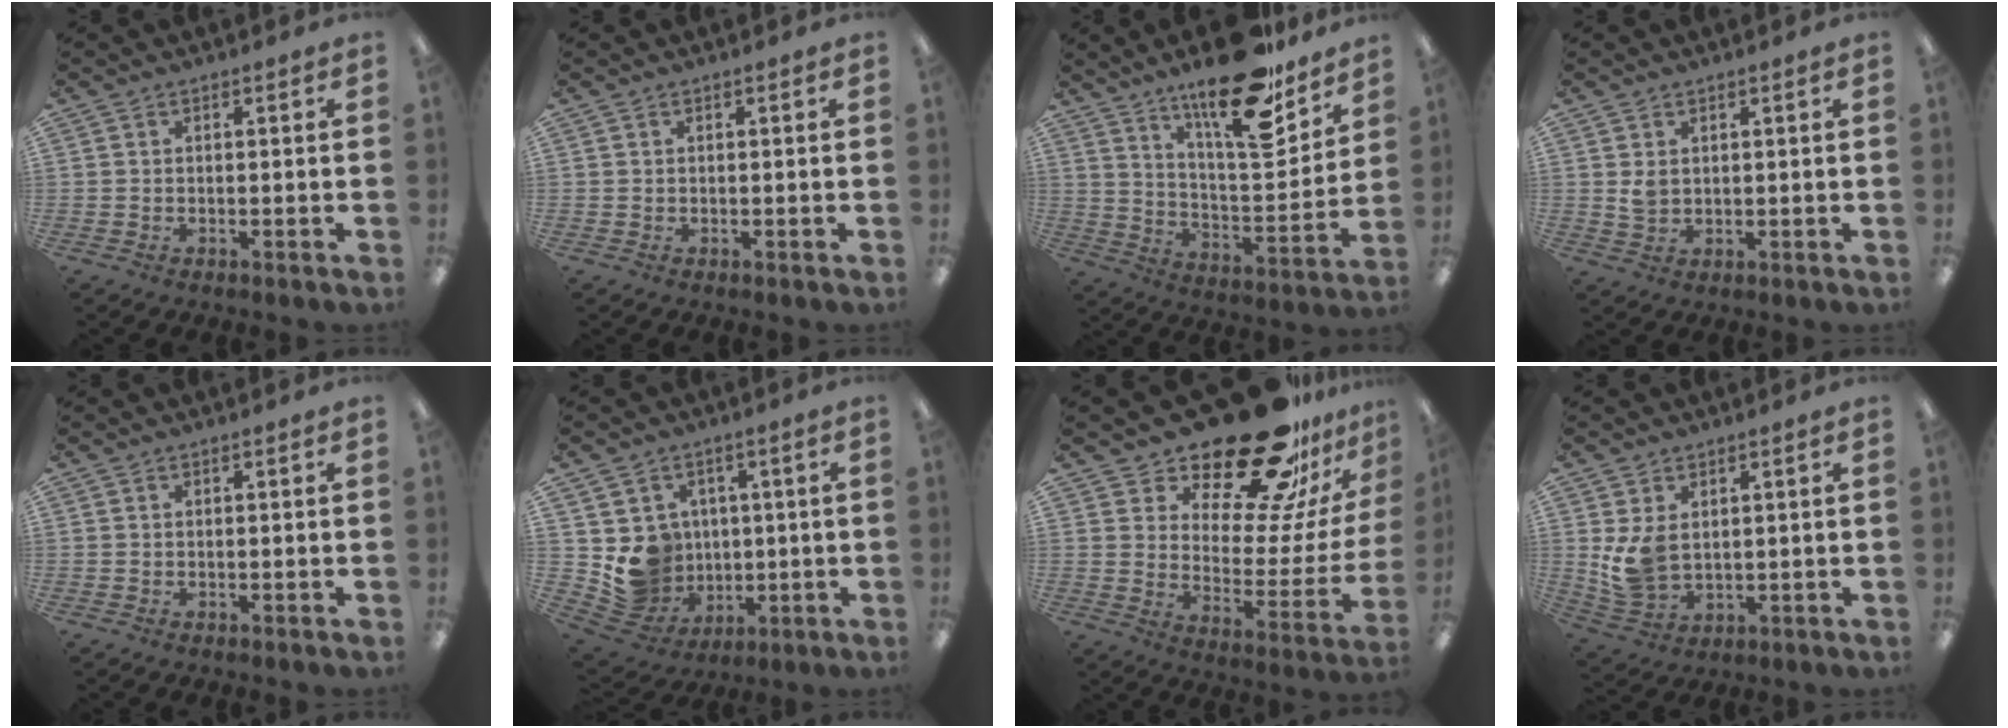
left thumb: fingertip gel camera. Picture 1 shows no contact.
{"total": 0.0}
{"total": 20.9, "force": [15.1, 6.6, 12.9], "torque": [-0.194, -0.105, 0.251]}
{"total": 2.7, "force": [1.2, 2.0, 1.5], "torque": [-0.025, -0.001, 0.020]}
{"total": 0.0}
{"total": 9.8, "force": [1.5, 9.5, 1.8], "torque": [-0.059, -0.017, 0.045]}
{"total": 25.1, "force": [20.5, 7.8, 12.1], "torque": [-0.170, -0.156, 0.347]}
{"total": 7.8, "force": [2.1, 5.4, 5.2], "torque": [-0.110, -0.006, 0.043]}